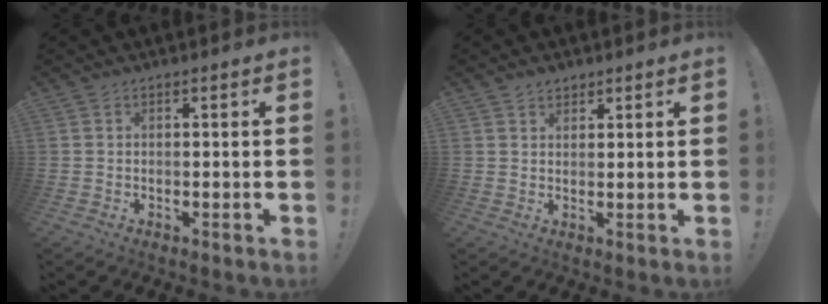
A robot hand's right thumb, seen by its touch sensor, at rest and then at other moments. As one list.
[{"total": 2.4, "force": [1.9, 1.4, 0.5], "torque": [0.000, -0.011, 0.034]}]